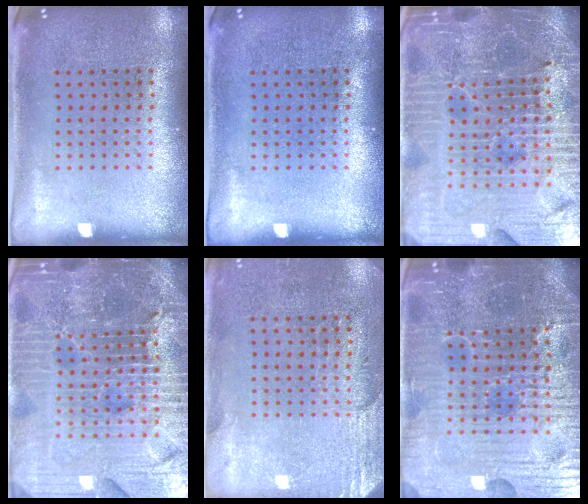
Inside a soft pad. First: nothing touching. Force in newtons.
{"total": 0.0}
{"total": 6.1, "press": 5.5, "slide": 2.5}
{"total": 6.9, "press": 6.0, "slide": 3.4}
{"total": 2.7, "press": 2.3, "slide": 1.4}
{"total": 6.5, "press": 5.9, "slide": 2.7}